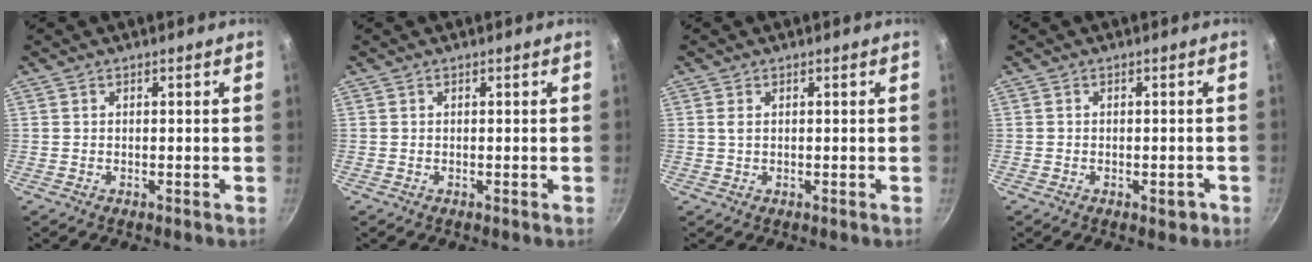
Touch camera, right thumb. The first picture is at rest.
{"total": 0.0}
{"total": 0.9, "force": [0.3, 0.4, 0.7], "torque": [-0.016, 0.000, 0.006]}
{"total": 2.2, "force": [-1.0, 1.3, 1.5], "torque": [-0.008, 0.010, -0.011]}